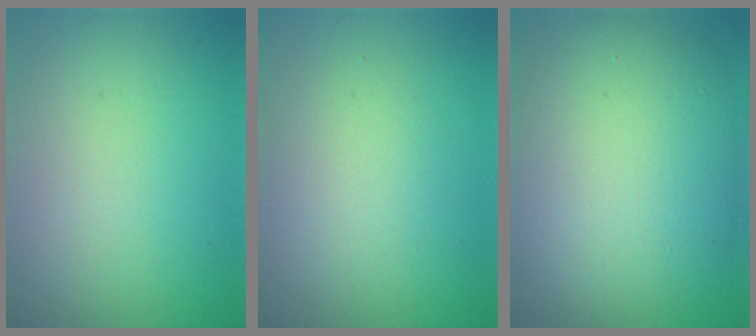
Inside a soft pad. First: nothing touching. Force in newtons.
{"total": 2.2, "press": 2.2, "slide": 0.2}
{"total": 12.8, "press": 12.7, "slide": 0.9}